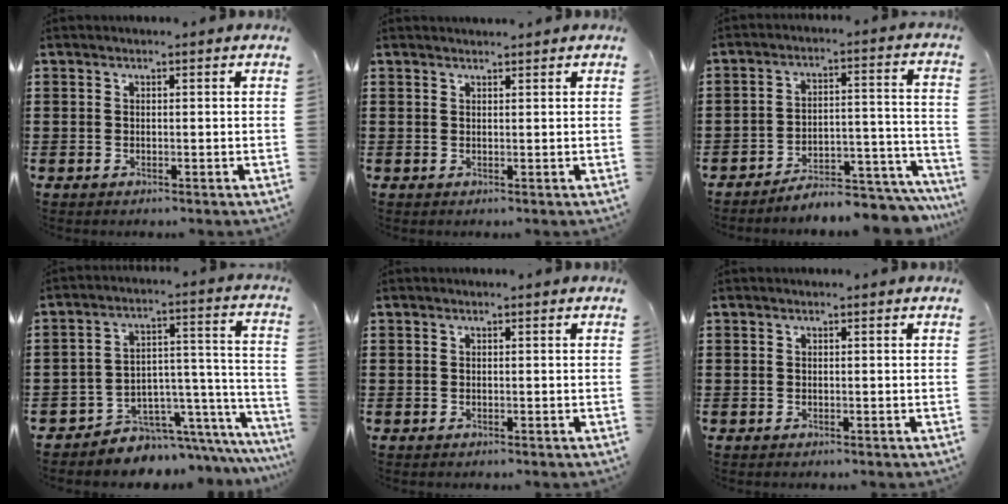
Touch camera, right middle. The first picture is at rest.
{"total": 0.9, "force": [0.9, 0.0, 0.0], "torque": [-0.002, -0.004, 0.018]}
{"total": 6.3, "force": [-6.1, 0.4, 1.5], "torque": [-0.018, 0.009, -0.119]}
{"total": 4.8, "force": [-3.9, 2.7, 0.3], "torque": [-0.016, -0.006, -0.074]}
{"total": 0.0}
{"total": 0.0}